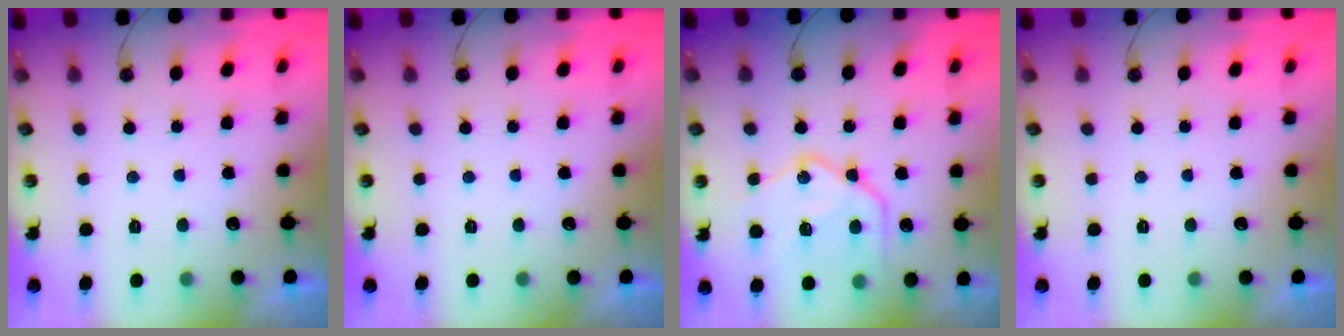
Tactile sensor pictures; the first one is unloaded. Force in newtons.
{"total": 0.0}
{"total": 19.4, "press": 19.4, "slide": 1.9}
{"total": 0.0}